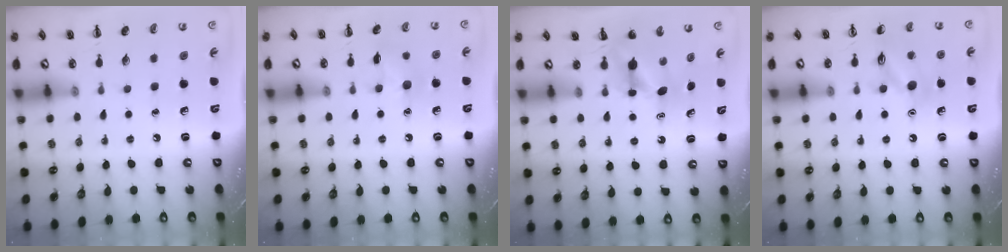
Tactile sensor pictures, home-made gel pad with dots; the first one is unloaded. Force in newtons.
{"total": 6.9, "press": 6.9, "slide": 0.8}
{"total": 3.9, "press": 3.9, "slide": 0.2}
{"total": 11.4, "press": 11.3, "slide": 0.7}